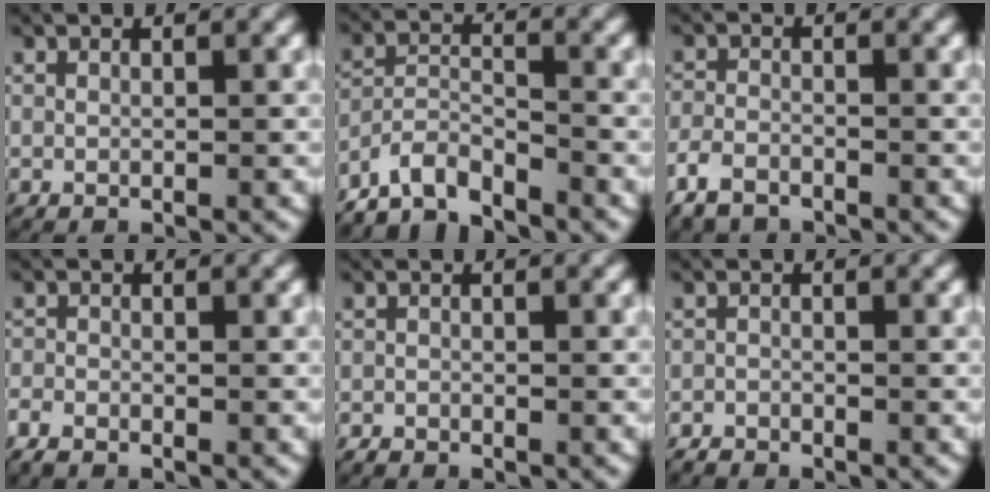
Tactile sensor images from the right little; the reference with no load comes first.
{"total": 7.8, "force": [-6.3, 4.1, 2.1], "torque": [-0.050, -0.018, -0.111]}
{"total": 3.3, "force": [-2.5, 1.9, 1.0], "torque": [-0.034, -0.009, -0.042]}
{"total": 2.1, "force": [-1.6, 1.2, 0.5], "torque": [-0.021, -0.009, -0.028]}
{"total": 0.9, "force": [-0.9, 0.3, 0.0], "torque": [-0.007, -0.010, -0.014]}
{"total": 1.5, "force": [-1.4, 0.6, 0.0], "torque": [-0.009, -0.014, -0.024]}